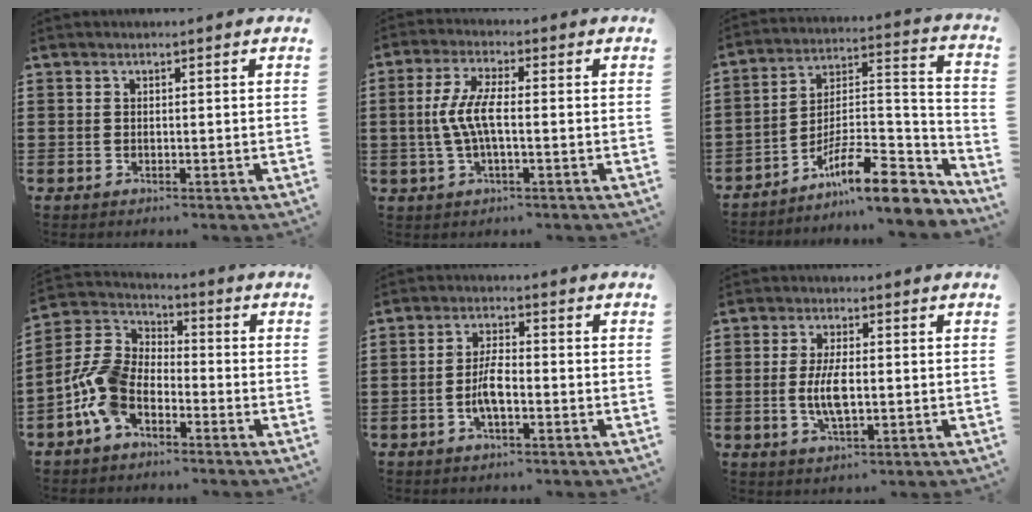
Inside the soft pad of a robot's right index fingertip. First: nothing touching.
{"total": 6.0, "force": [-0.7, 1.4, 5.7], "torque": [-0.136, -0.009, -0.024]}
{"total": 12.4, "force": [-9.0, 3.2, 8.0], "torque": [-0.131, 0.018, -0.164]}
{"total": 8.9, "force": [-3.9, 5.2, 6.0], "torque": [-0.184, -0.012, -0.090]}
{"total": 4.4, "force": [-1.3, 1.4, 3.9], "torque": [-0.087, 0.001, -0.030]}
{"total": 5.3, "force": [-0.4, 2.0, 4.9], "torque": [-0.108, -0.004, -0.013]}